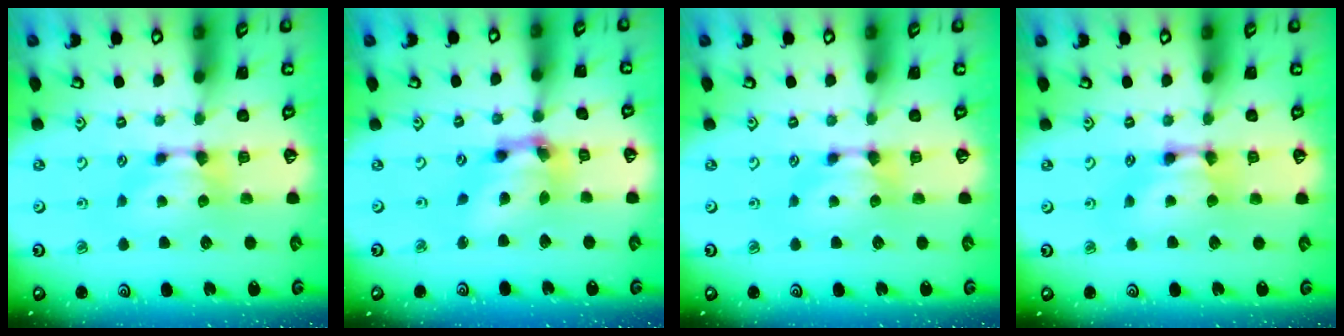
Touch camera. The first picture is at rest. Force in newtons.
{"total": 7.6, "press": 7.2, "slide": 2.3}
{"total": 0.0}
{"total": 1.7, "press": 1.7, "slide": 0.1}